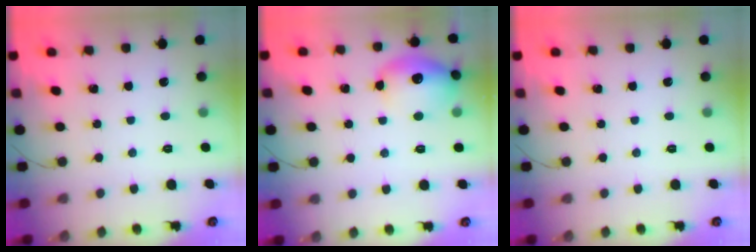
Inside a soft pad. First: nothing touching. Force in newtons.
{"total": 15.0, "press": 14.9, "slide": 1.5}
{"total": 0.0}